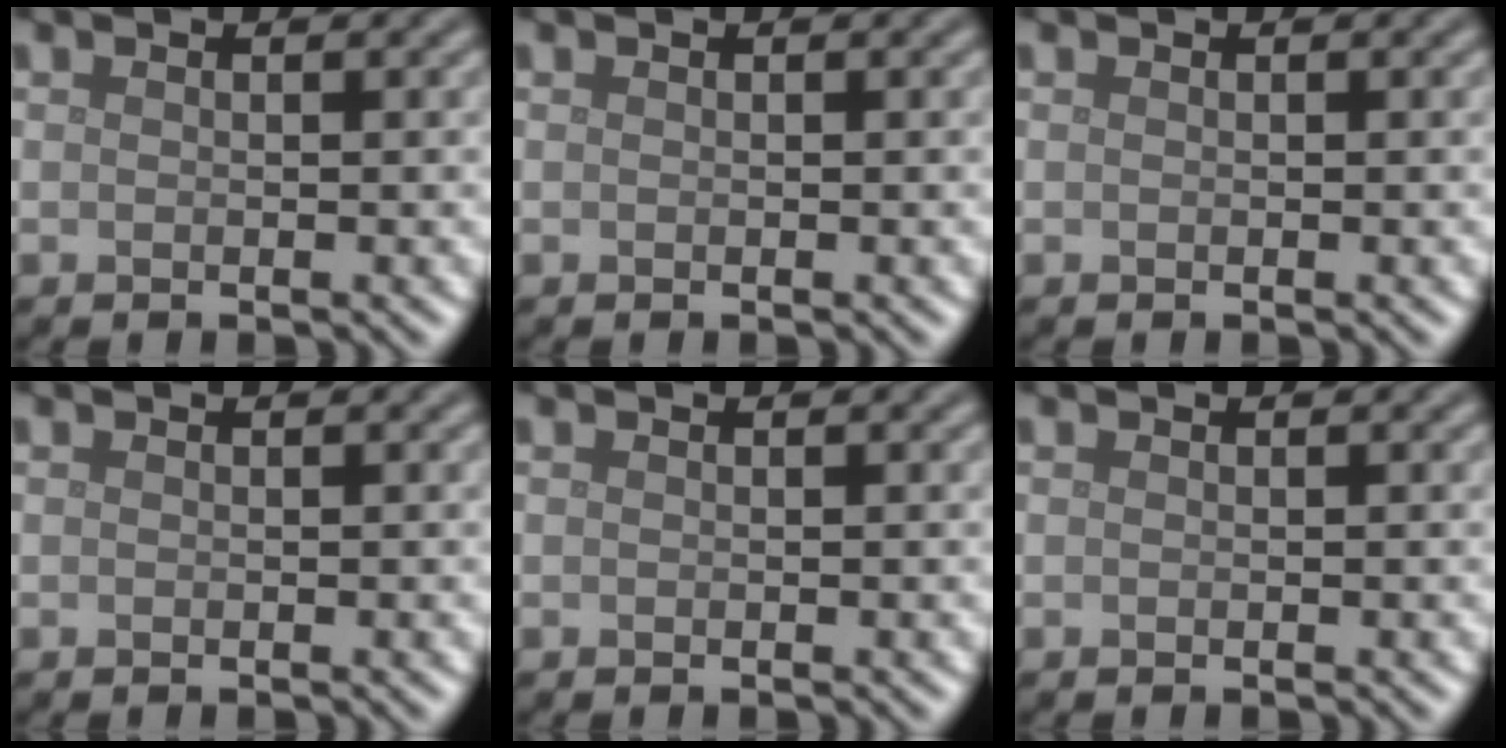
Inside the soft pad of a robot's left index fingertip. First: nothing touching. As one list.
[{"total": 0.0}, {"total": 0.0}, {"total": 0.0}, {"total": 0.0}, {"total": 0.0}]